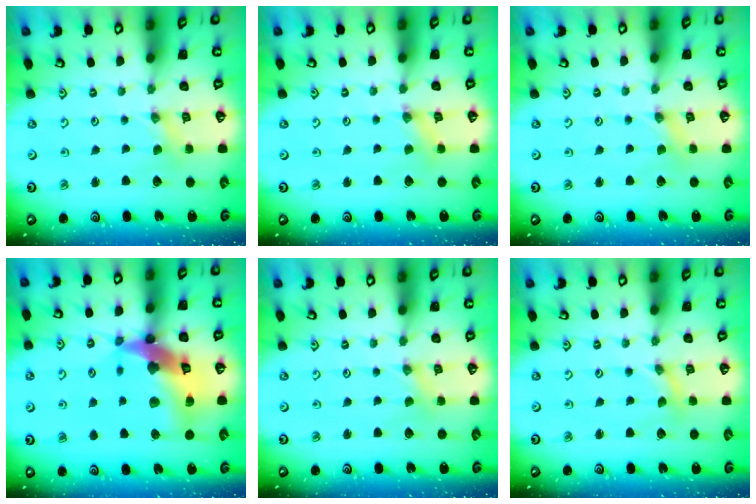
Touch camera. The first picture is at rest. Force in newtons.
{"total": 1.2, "press": 1.1, "slide": 0.3}
{"total": 0.0}
{"total": 18.4, "press": 18.2, "slide": 2.4}
{"total": 0.0}
{"total": 0.0}